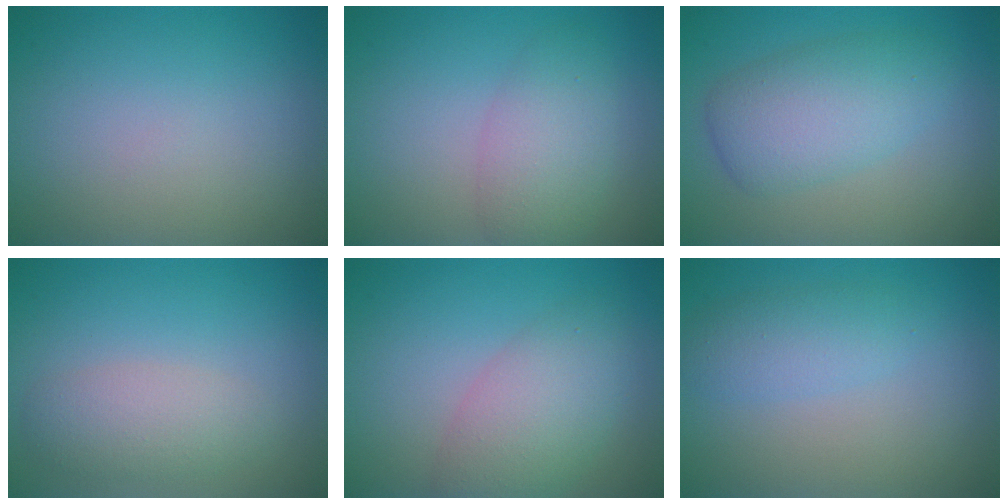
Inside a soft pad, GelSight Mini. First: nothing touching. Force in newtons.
{"total": 3.9, "press": 3.9, "slide": 0.1}
{"total": 5.0, "press": 5.0, "slide": 0.3}
{"total": 3.0, "press": 3.0, "slide": 0.2}
{"total": 4.9, "press": 4.9, "slide": 0.3}
{"total": 2.4, "press": 2.4, "slide": 0.2}